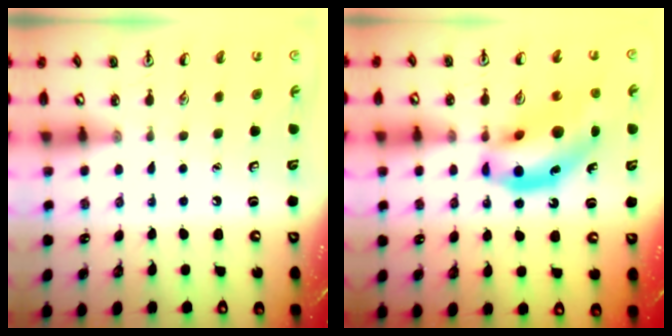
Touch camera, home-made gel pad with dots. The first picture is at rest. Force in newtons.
{"total": 16.0, "press": 15.3, "slide": 4.6}